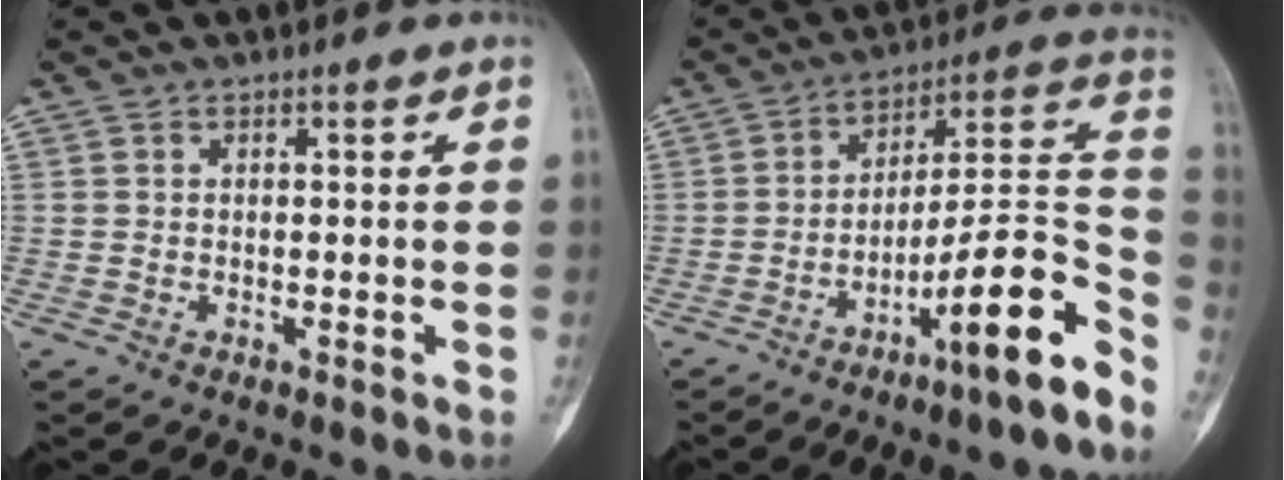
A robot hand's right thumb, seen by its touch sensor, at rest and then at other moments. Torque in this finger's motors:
{"motor_torque": [2.26, 0.19, 1.01, -0.96, 0.34]}